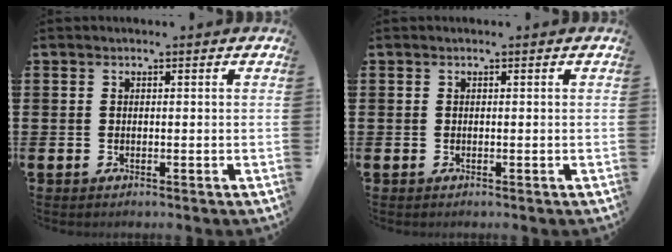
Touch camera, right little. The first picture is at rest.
{"total": 0.0}